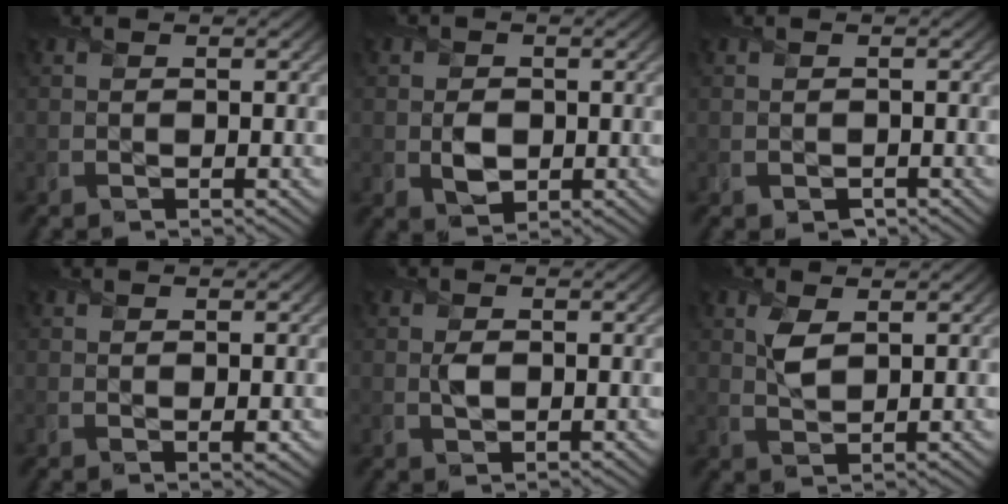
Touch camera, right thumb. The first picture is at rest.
{"total": 3.3, "force": [-0.3, 2.7, 1.8], "torque": [-0.042, -0.010, -0.008]}
{"total": 1.1, "force": [-0.5, 0.9, 0.3], "torque": [-0.007, -0.010, -0.009]}
{"total": 0.9, "force": [0.1, 0.5, 0.7], "torque": [-0.011, -0.005, 0.001]}
{"total": 1.7, "force": [0.1, 1.2, 1.2], "torque": [-0.026, -0.002, 0.001]}
{"total": 3.2, "force": [1.3, 1.7, 2.4], "torque": [-0.059, 0.001, 0.027]}